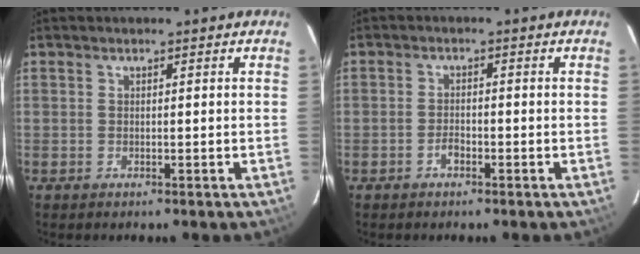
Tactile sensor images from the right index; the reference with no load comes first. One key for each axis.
{"total": 1.8, "fx": -1.2, "fy": 0.8, "fz": 1.0, "tx": -0.022, "ty": 0.003, "tz": -0.023}